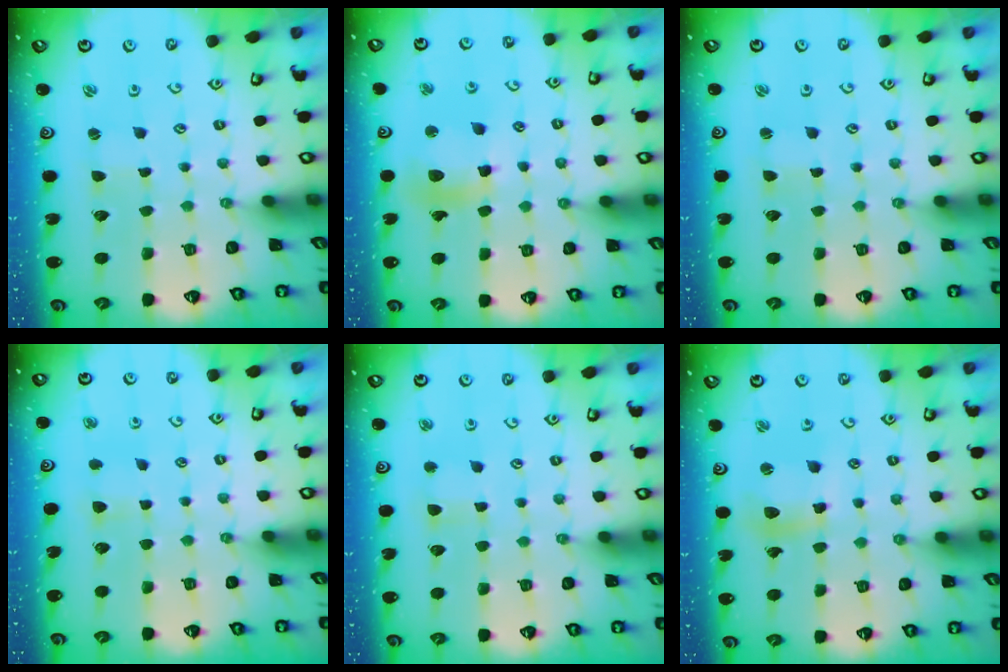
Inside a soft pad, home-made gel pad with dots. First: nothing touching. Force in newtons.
{"total": 12.9, "press": 12.8, "slide": 1.7}
{"total": 1.1, "press": 1.1, "slide": 0.1}
{"total": 5.4, "press": 5.2, "slide": 1.1}
{"total": 3.8, "press": 3.8, "slide": 0.4}
{"total": 10.0, "press": 9.9, "slide": 1.1}